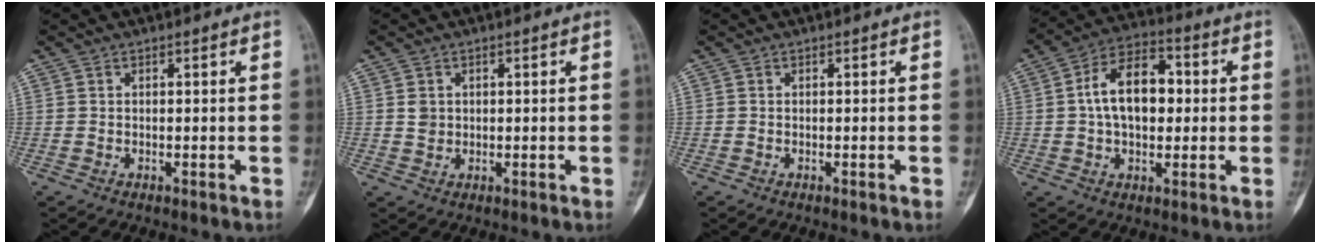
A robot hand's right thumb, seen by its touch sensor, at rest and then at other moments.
{"total": 1.9, "force": [0.4, 1.6, 0.9], "torque": [-0.007, -0.001, 0.010]}
{"total": 0.6, "force": [-0.2, -0.1, 0.5], "torque": [-0.009, 0.000, -0.002]}
{"total": 13.0, "force": [0.9, 7.9, 10.2], "torque": [-0.150, 0.026, 0.007]}